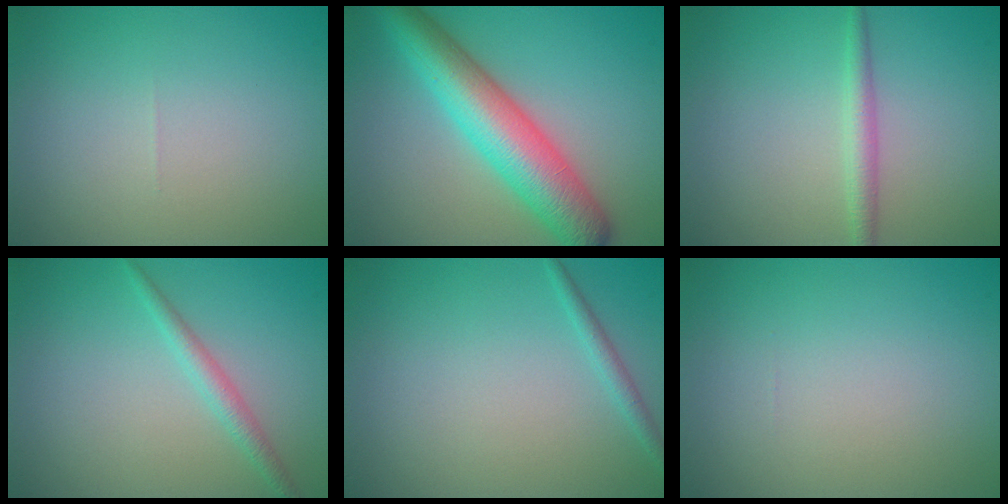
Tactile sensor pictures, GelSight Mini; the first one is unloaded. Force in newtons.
{"total": 7.9, "press": 7.9, "slide": 0.1}
{"total": 1.8, "press": 1.8, "slide": 0.0}
{"total": 1.7, "press": 1.7, "slide": 0.0}
{"total": 1.2, "press": 1.2, "slide": 0.0}
{"total": 0.0}